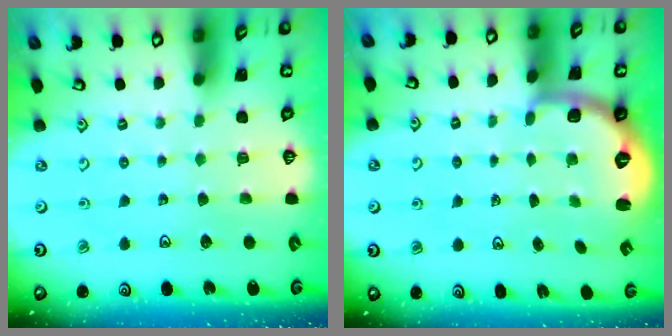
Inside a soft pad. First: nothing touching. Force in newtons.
{"total": 2.7, "press": 1.6, "slide": 2.2}